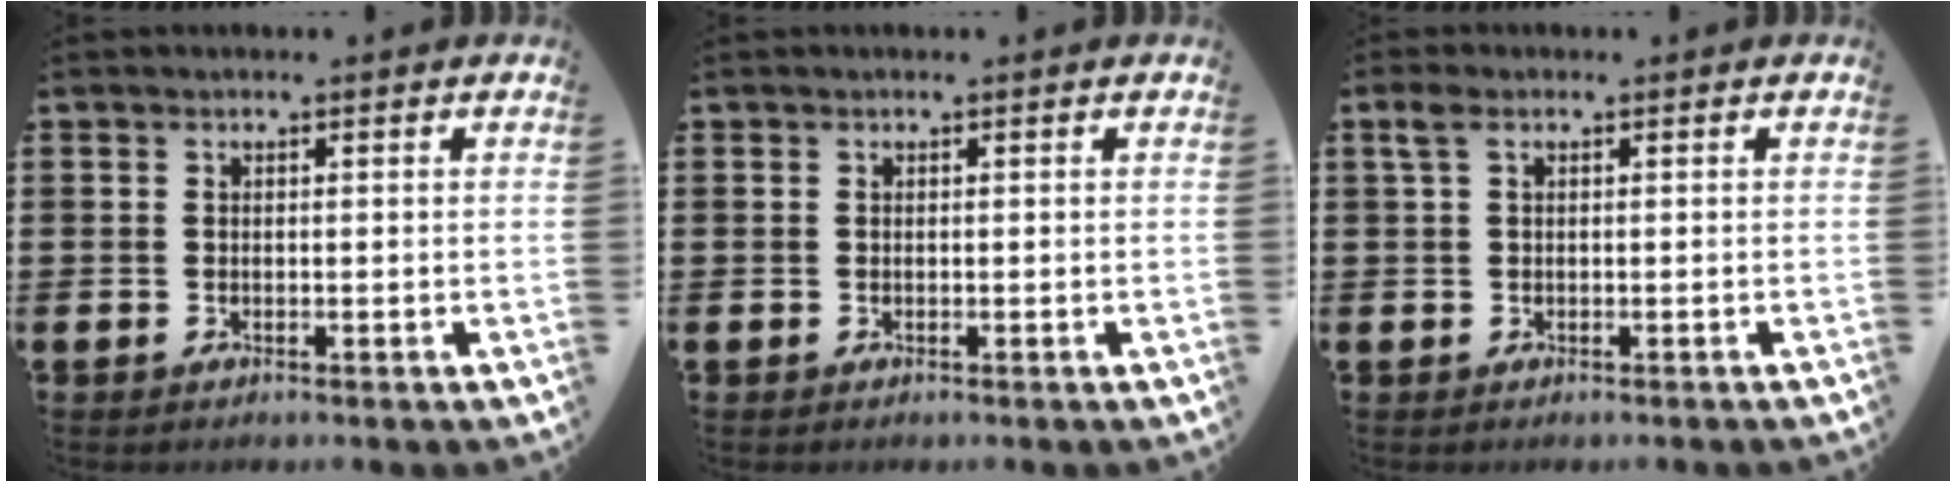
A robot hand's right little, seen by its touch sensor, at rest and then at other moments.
{"total": 0.0}
{"total": 1.0, "force": [0.2, 0.4, 0.9], "torque": [-0.019, 0.005, 0.001]}